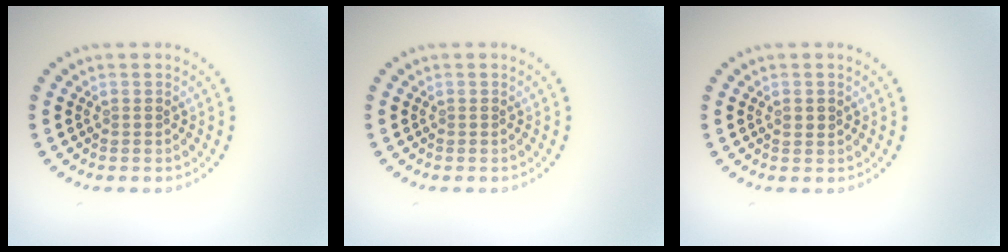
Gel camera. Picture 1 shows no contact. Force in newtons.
{"total": 0.0}
{"total": 1.0, "press": 1.0, "slide": 0.1}